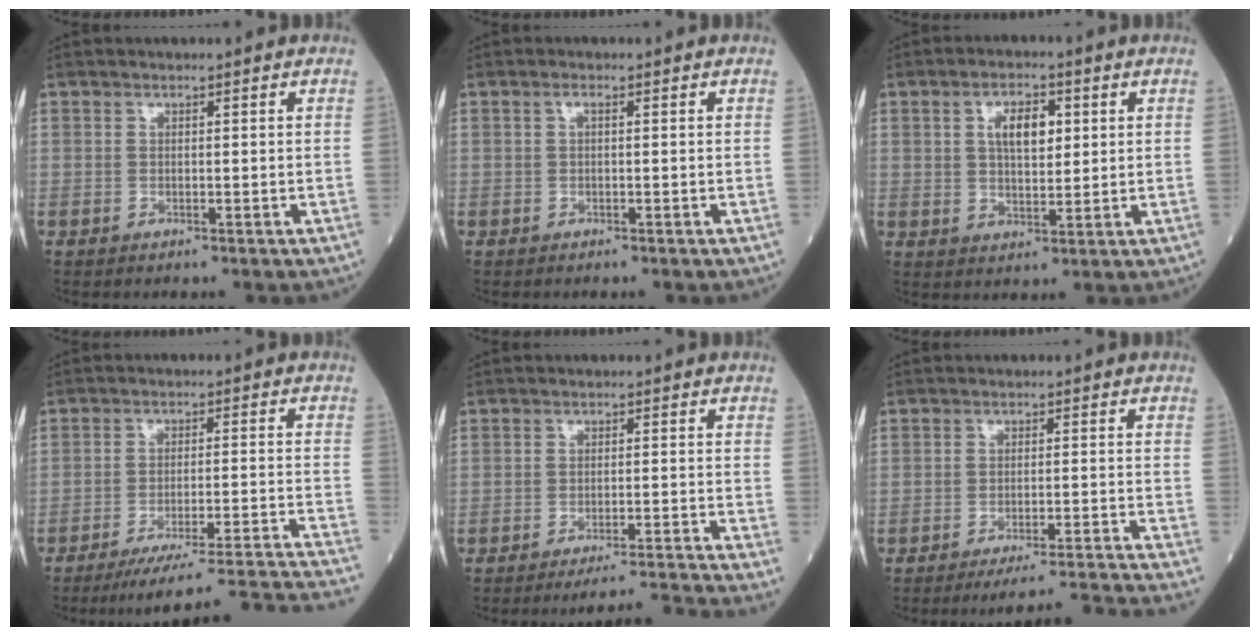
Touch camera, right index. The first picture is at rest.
{"total": 0.8, "force": [0.1, 0.2, 0.7], "torque": [-0.015, 0.002, 0.000]}
{"total": 5.8, "force": [1.7, 2.5, 4.9], "torque": [-0.084, 0.007, 0.032]}
{"total": 24.0, "force": [-22.2, -3.0, 8.5], "torque": [-0.049, -0.032, -0.293]}
{"total": 9.1, "force": [-8.3, -3.2, 1.6], "torque": [-0.001, -0.021, -0.118]}
{"total": 13.1, "force": [-12.2, -3.1, 3.3], "torque": [-0.011, -0.029, -0.166]}